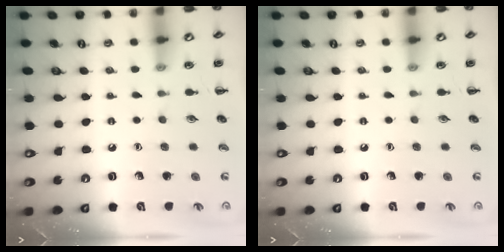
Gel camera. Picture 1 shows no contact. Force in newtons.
{"total": 0.0}